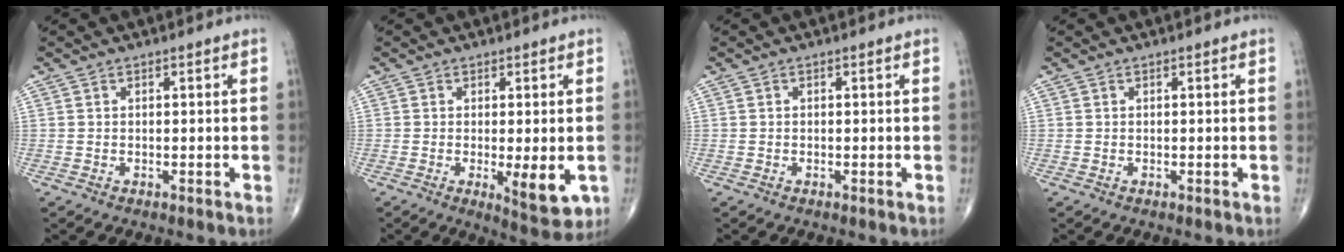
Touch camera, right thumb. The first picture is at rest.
{"total": 7.1, "force": [-1.5, 2.3, 6.6], "torque": [-0.087, -0.019, -0.015]}
{"total": 0.0}
{"total": 0.0}